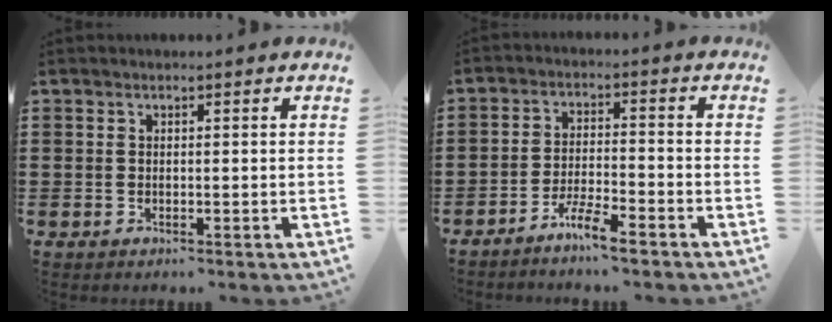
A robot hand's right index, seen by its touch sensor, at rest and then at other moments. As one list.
[{"total": 4.5, "force": [-3.9, 0.2, 2.2], "torque": [-0.052, 0.000, -0.077]}]